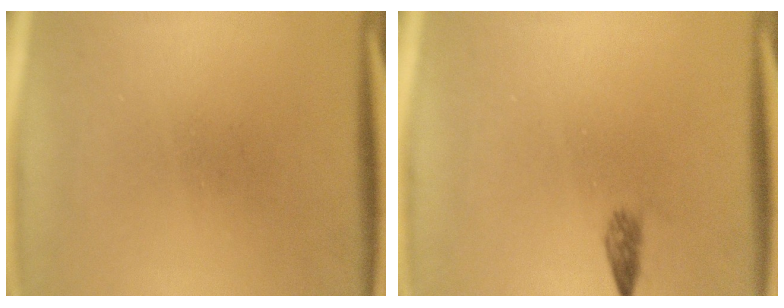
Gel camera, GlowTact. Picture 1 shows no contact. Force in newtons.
{"total": 1.3}